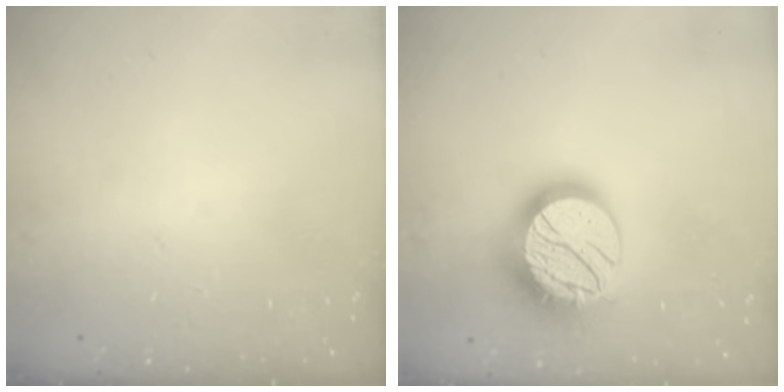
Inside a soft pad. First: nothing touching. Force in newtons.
{"total": 17.6, "press": 17.6, "slide": 1.0}